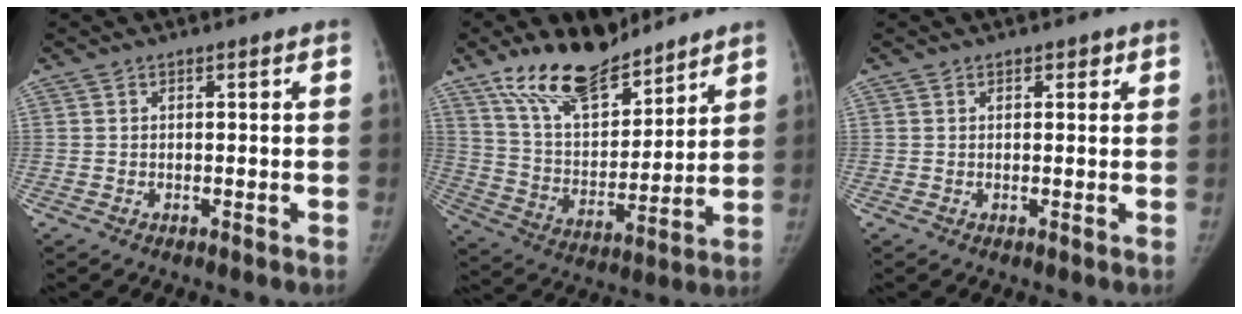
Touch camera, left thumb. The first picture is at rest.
{"total": 17.5, "force": [13.3, 7.3, 8.8], "torque": [-0.112, -0.070, 0.245]}
{"total": 1.1, "force": [0.7, 0.7, 0.5], "torque": [0.007, -0.002, 0.006]}